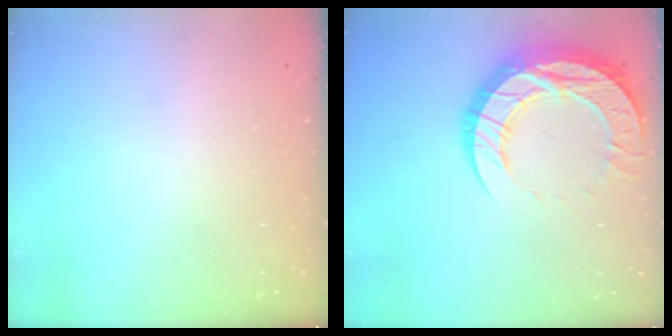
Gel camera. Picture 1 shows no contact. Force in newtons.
{"total": 18.4, "press": 18.4, "slide": 1.6}